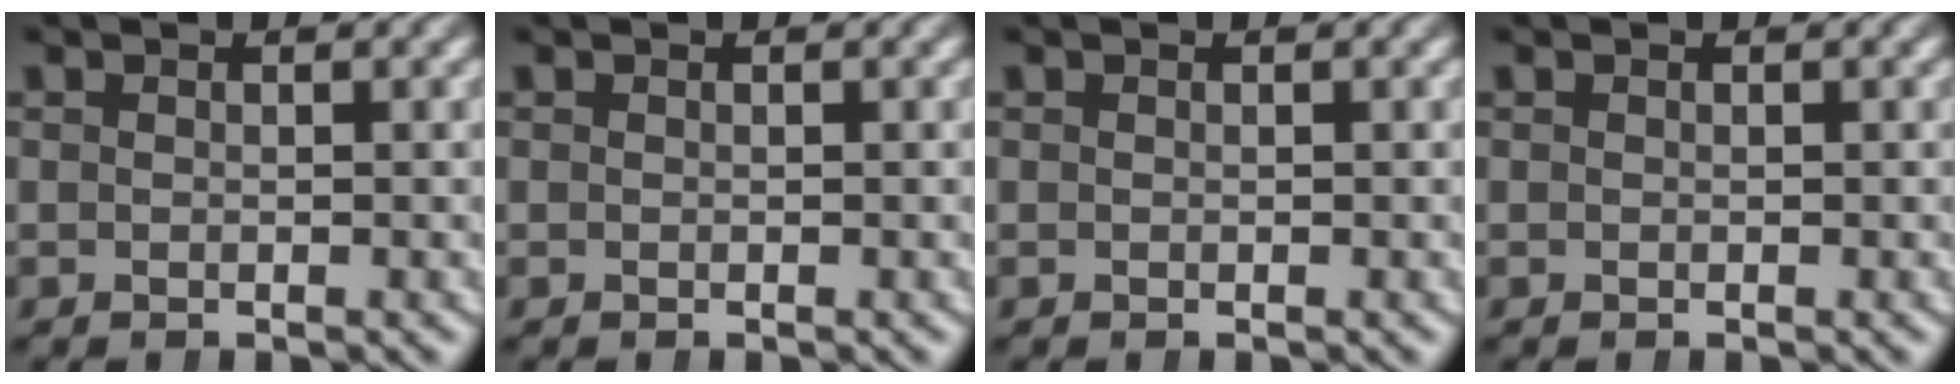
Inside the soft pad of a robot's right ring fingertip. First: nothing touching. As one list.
[{"total": 0.0}, {"total": 0.0}, {"total": 0.0}]